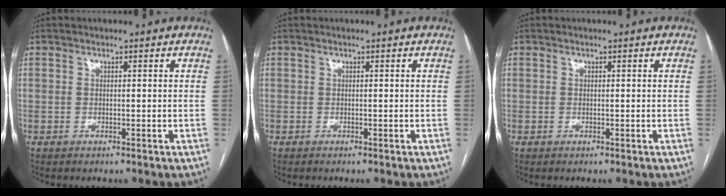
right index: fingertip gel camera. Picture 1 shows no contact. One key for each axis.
{"total": 0.0}
{"total": 0.0}